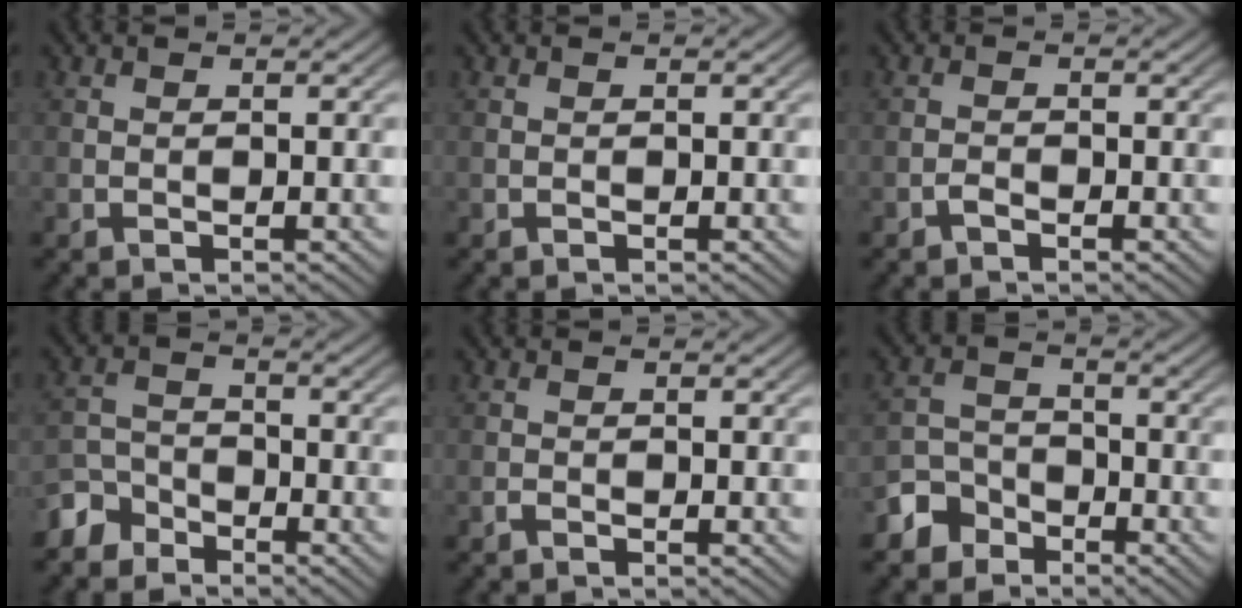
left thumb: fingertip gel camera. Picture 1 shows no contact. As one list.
[{"total": 0.0}, {"total": 0.9, "force": [-0.8, 0.2, 0.5], "torque": [-0.008, 0.003, -0.017]}, {"total": 4.2, "force": [-3.5, 2.2, 0.8], "torque": [-0.018, 0.001, -0.082]}, {"total": 0.6, "force": [-0.5, 0.2, 0.3], "torque": [-0.005, 0.001, -0.010]}, {"total": 4.5, "force": [-3.3, 2.9, 0.9], "torque": [-0.024, 0.002, -0.073]}]